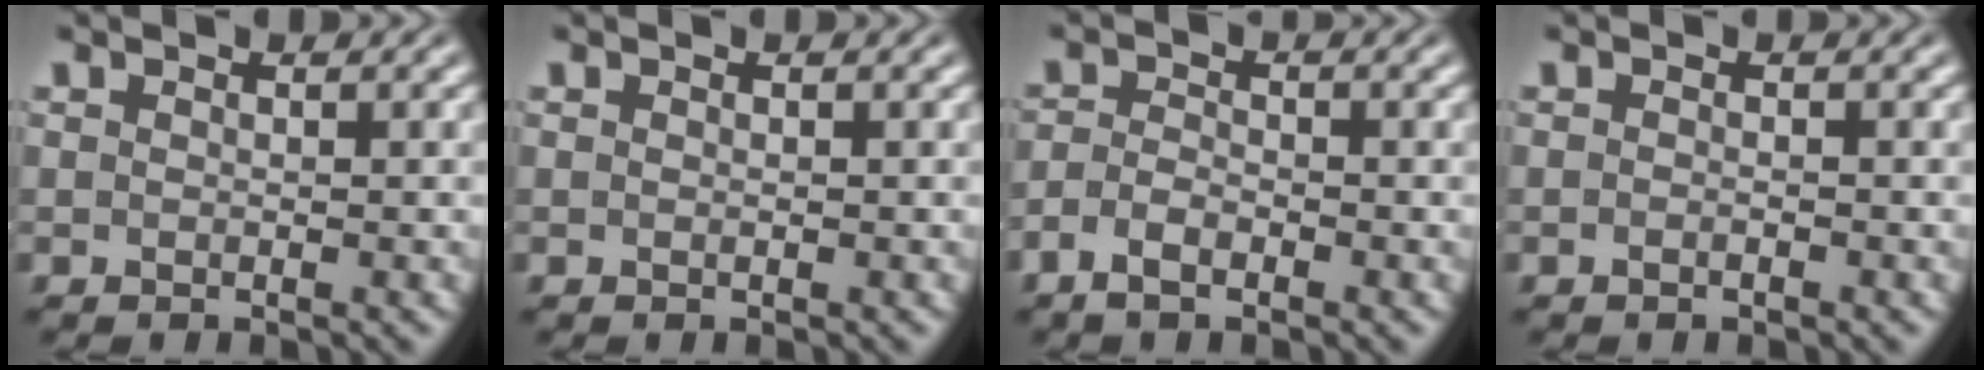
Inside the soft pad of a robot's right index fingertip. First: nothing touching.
{"total": 0.0}
{"total": 2.1, "force": [-1.8, 0.6, 1.0], "torque": [-0.022, -0.011, -0.028]}
{"total": 0.7, "force": [-0.6, -0.3, 0.2], "torque": [-0.003, 0.000, -0.011]}